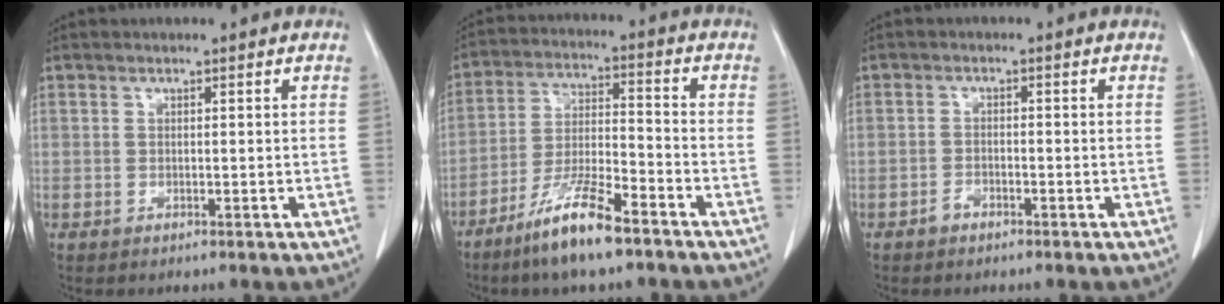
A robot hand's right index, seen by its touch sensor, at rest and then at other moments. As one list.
[{"total": 10.9, "force": [-7.6, 1.2, 7.7], "torque": [-0.153, -0.018, -0.145]}, {"total": 1.5, "force": [-1.1, 0.8, 0.6], "torque": [-0.011, 0.003, -0.018]}]